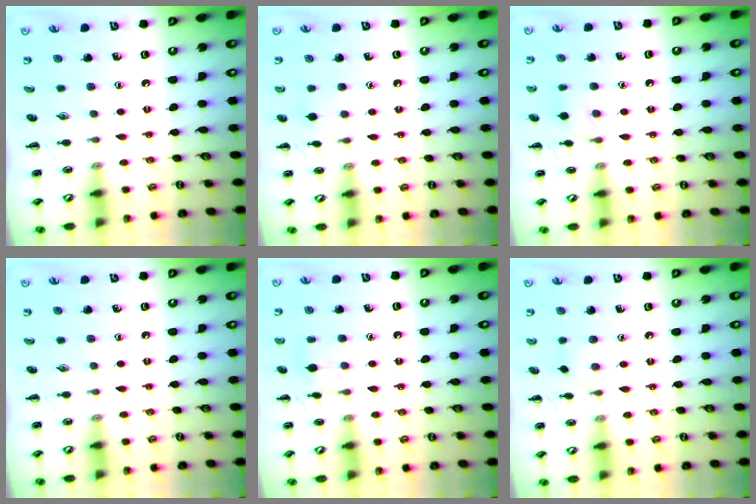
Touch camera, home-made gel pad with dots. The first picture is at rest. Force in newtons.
{"total": 4.7, "press": 4.3, "slide": 1.8}
{"total": 7.1, "press": 6.7, "slide": 2.1}
{"total": 0.0}
{"total": 6.3, "press": 6.1, "slide": 1.3}
{"total": 2.7, "press": 2.5, "slide": 1.2}